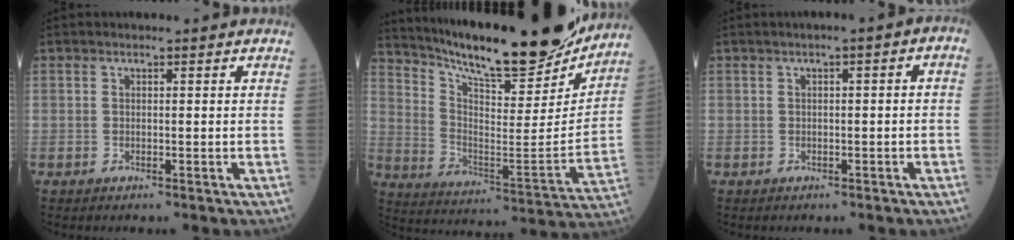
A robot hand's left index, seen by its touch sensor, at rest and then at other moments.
{"total": 24.5, "force": [21.5, 3.2, 11.2], "torque": [-0.192, -0.046, 0.317]}
{"total": 2.1, "force": [-0.3, 0.8, 2.0], "torque": [-0.024, 0.008, -0.009]}